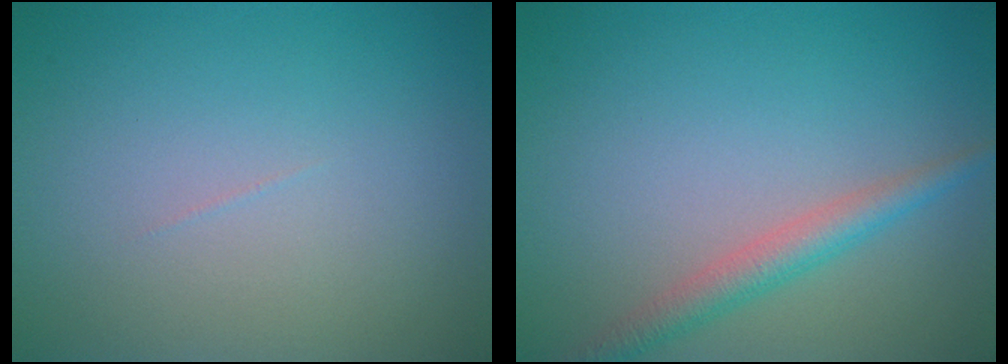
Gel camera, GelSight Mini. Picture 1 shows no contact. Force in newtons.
{"total": 2.7, "press": 2.7, "slide": 0.1}